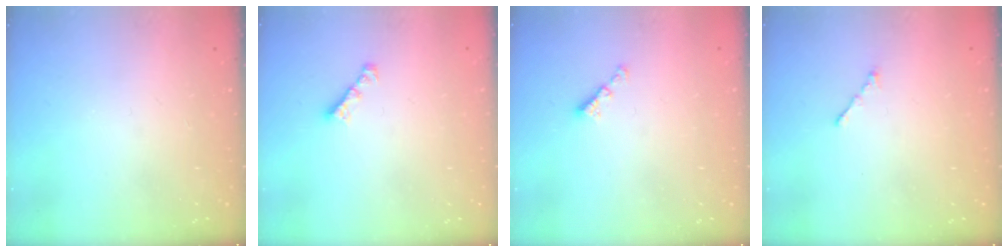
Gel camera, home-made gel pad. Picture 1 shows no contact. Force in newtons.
{"total": 1.8, "press": 1.7, "slide": 0.7}
{"total": 2.5, "press": 2.5, "slide": 0.4}
{"total": 0.9, "press": 0.8, "slide": 0.2}